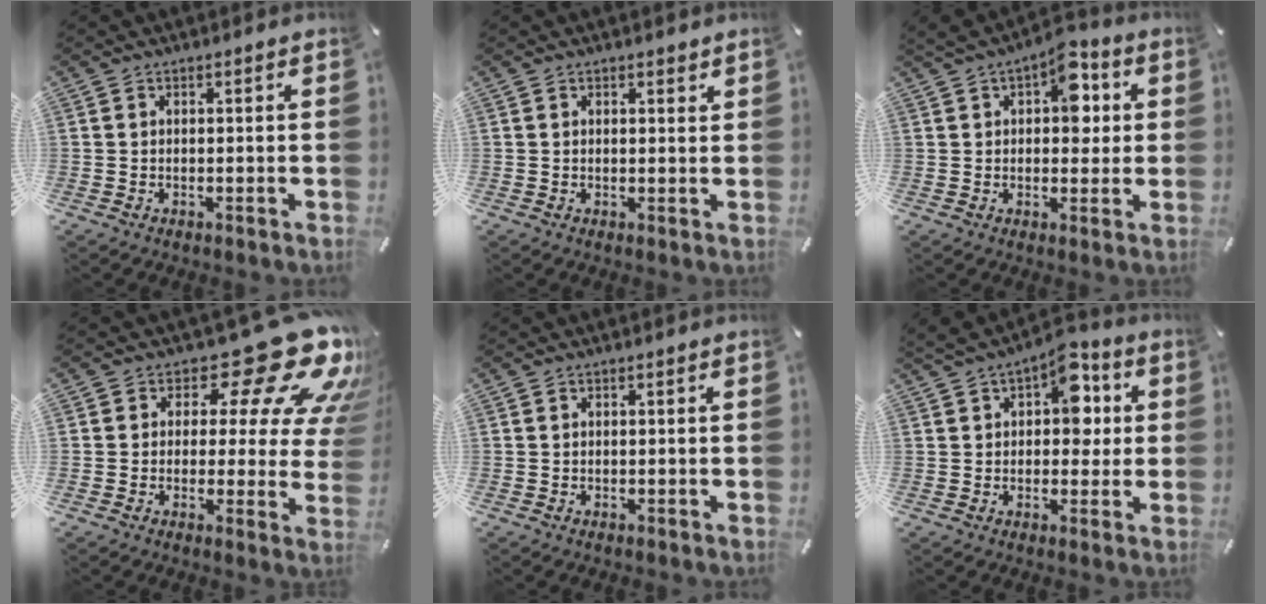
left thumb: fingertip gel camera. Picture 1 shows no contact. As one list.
[{"total": 1.0, "force": [0.6, 0.6, 0.5], "torque": [-0.002, -0.002, 0.009]}, {"total": 9.7, "force": [3.0, 5.8, 7.1], "torque": [-0.082, -0.010, 0.049]}, {"total": 21.0, "force": [10.9, 9.4, 15.3], "torque": [-0.191, -0.072, 0.176]}, {"total": 0.0}, {"total": 10.9, "force": [3.2, 7.0, 7.7], "torque": [-0.096, -0.008, 0.052]}]